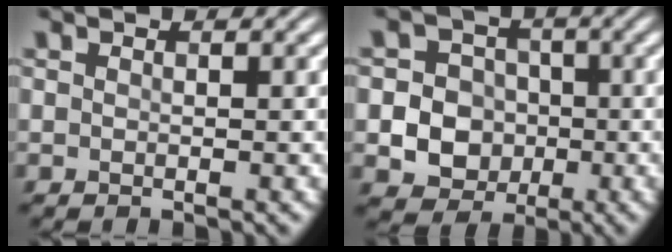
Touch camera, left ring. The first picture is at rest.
{"total": 7.0, "force": [-1.6, 6.4, 2.4], "torque": [-0.031, 0.003, -0.051]}